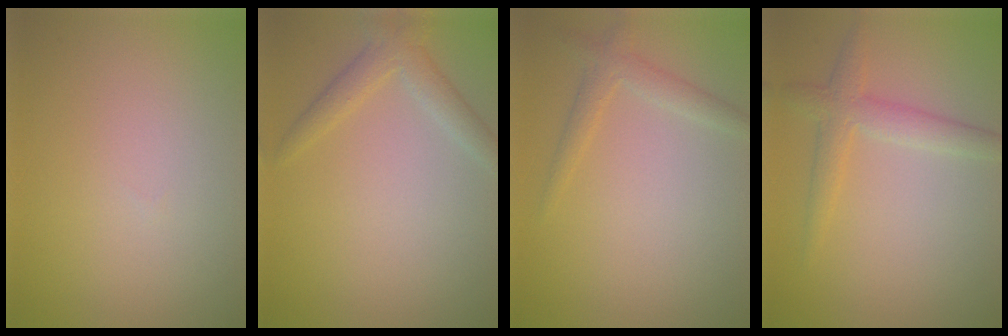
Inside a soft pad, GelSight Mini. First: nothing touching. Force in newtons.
{"total": 2.3, "press": 2.3, "slide": 0.2}
{"total": 1.8, "press": 1.8, "slide": 0.1}
{"total": 2.8, "press": 2.8, "slide": 0.1}